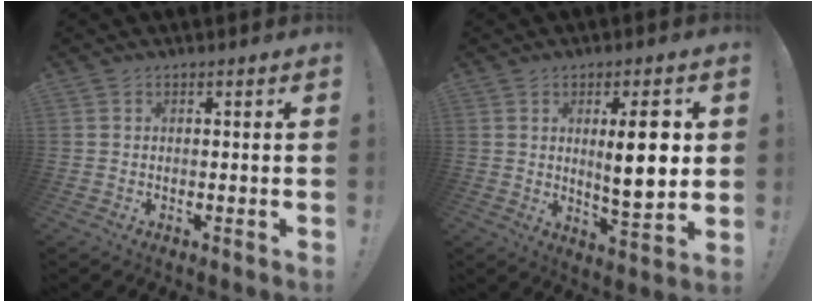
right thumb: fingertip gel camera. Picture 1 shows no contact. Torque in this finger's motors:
{"motor_torque": [-0.11, 0.67, 0.57, 0.56, 0.25]}